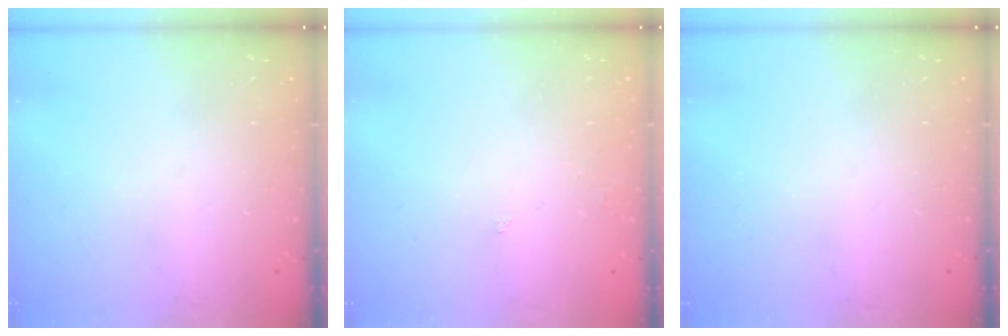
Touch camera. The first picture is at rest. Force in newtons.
{"total": 2.3, "press": 2.3, "slide": 0.5}
{"total": 0.0}